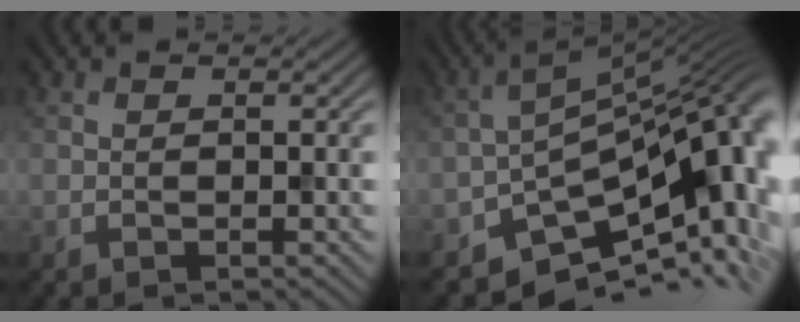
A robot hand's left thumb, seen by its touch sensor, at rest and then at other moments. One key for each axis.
{"total": 15.1, "fx": -7.4, "fy": 6.7, "fz": 11.3, "tx": -0.144, "ty": -0.003, "tz": -0.133}